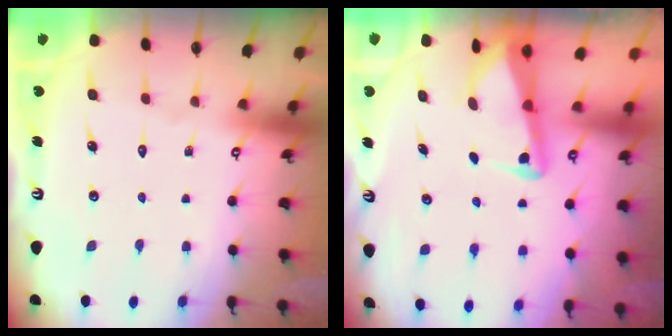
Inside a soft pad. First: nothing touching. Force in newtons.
{"total": 3.3, "press": 3.3, "slide": 0.3}